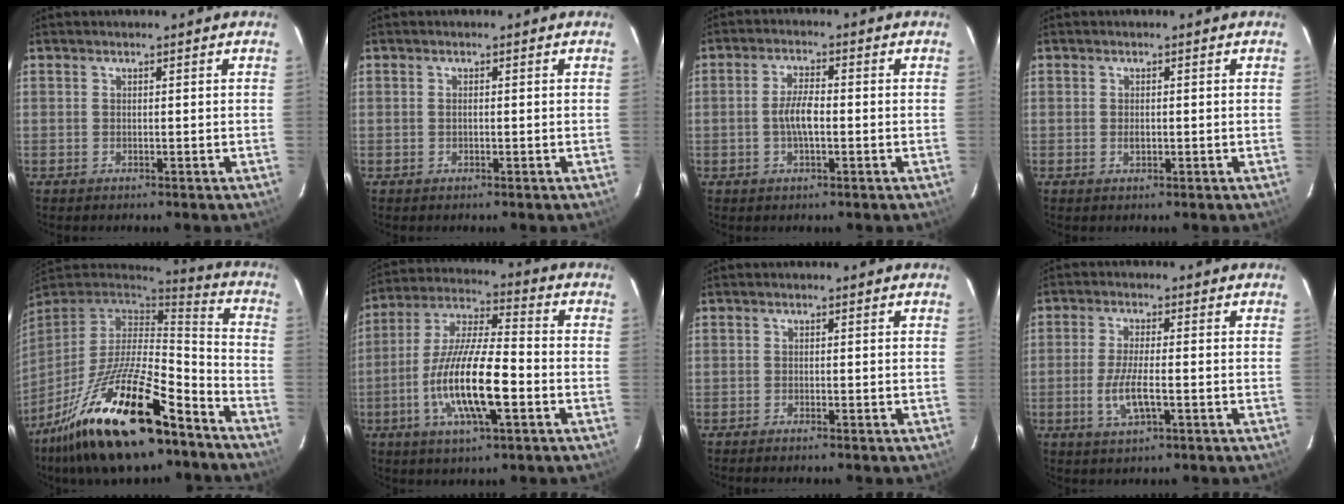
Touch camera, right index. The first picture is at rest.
{"total": 0.5, "force": [-0.1, 0.2, 0.5], "torque": [-0.011, 0.001, -0.002]}
{"total": 4.7, "force": [-0.9, 1.5, 4.3], "torque": [-0.087, 0.005, -0.016]}
{"total": 1.3, "force": [-0.2, 0.8, 1.0], "torque": [-0.018, 0.001, -0.002]}
{"total": 26.2, "force": [-16.9, 8.1, 18.4], "torque": [-0.354, -0.028, -0.286]}
{"total": 15.7, "force": [-4.9, 3.7, 14.4], "torque": [-0.288, -0.010, -0.094]}
{"total": 0.8, "force": [-0.7, 0.0, 0.3], "torque": [-0.007, -0.001, -0.015]}
{"total": 6.2, "force": [-1.9, 1.7, 5.7], "torque": [-0.114, -0.010, -0.036]}